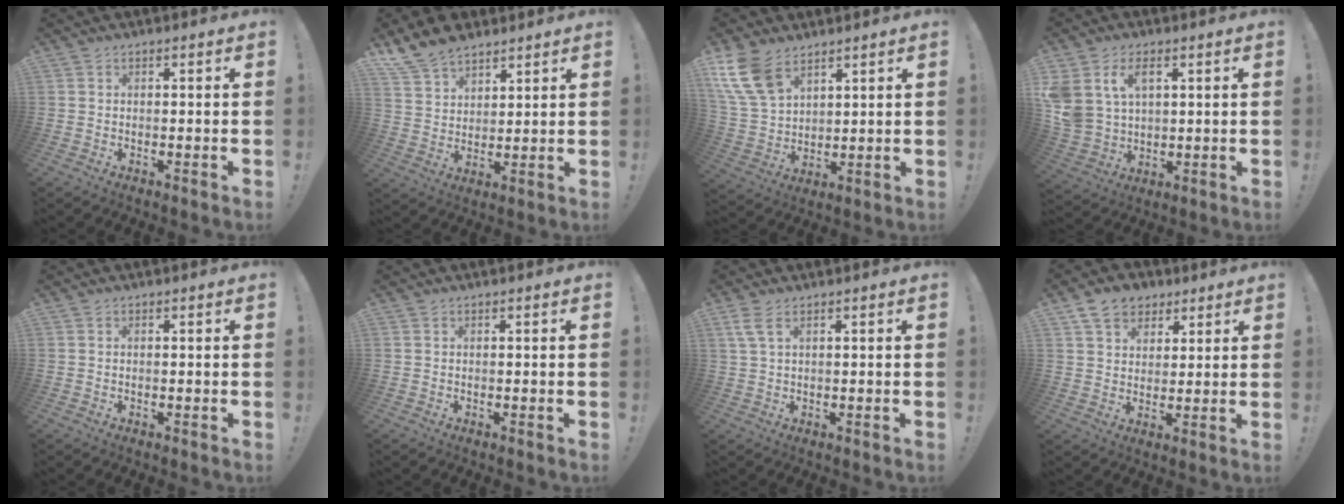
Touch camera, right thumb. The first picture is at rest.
{"total": 10.3, "force": [8.4, 5.2, 2.8], "torque": [-0.059, -0.052, 0.166]}
{"total": 12.7, "force": [7.8, 7.3, 6.8], "torque": [-0.153, -0.033, 0.155]}
{"total": 10.2, "force": [4.5, 7.3, 5.6], "torque": [-0.120, -0.019, 0.088]}
{"total": 0.0}
{"total": 0.0}
{"total": 4.0, "force": [2.0, 1.3, 3.2], "torque": [-0.070, 0.003, 0.039]}
{"total": 9.7, "force": [5.7, 7.2, 3.1], "torque": [-0.046, -0.026, 0.112]}